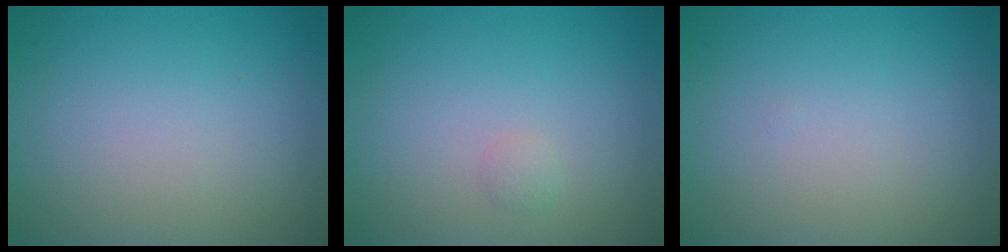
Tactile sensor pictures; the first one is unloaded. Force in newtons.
{"total": 0.6, "press": 0.6, "slide": 0.1}
{"total": 0.0}